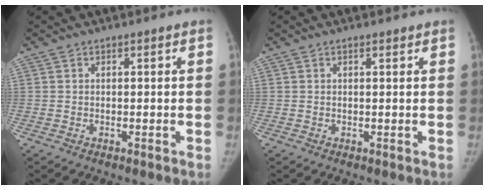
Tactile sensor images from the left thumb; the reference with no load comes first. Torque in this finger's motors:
{"motor_torque": [-0.30, -0.15, -0.28, 0.22, -0.02]}